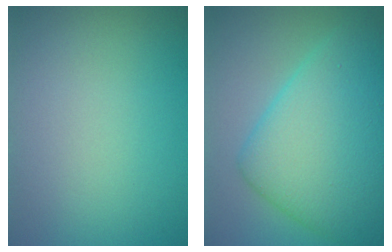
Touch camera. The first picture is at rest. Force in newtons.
{"total": 9.5, "press": 9.5, "slide": 0.1}